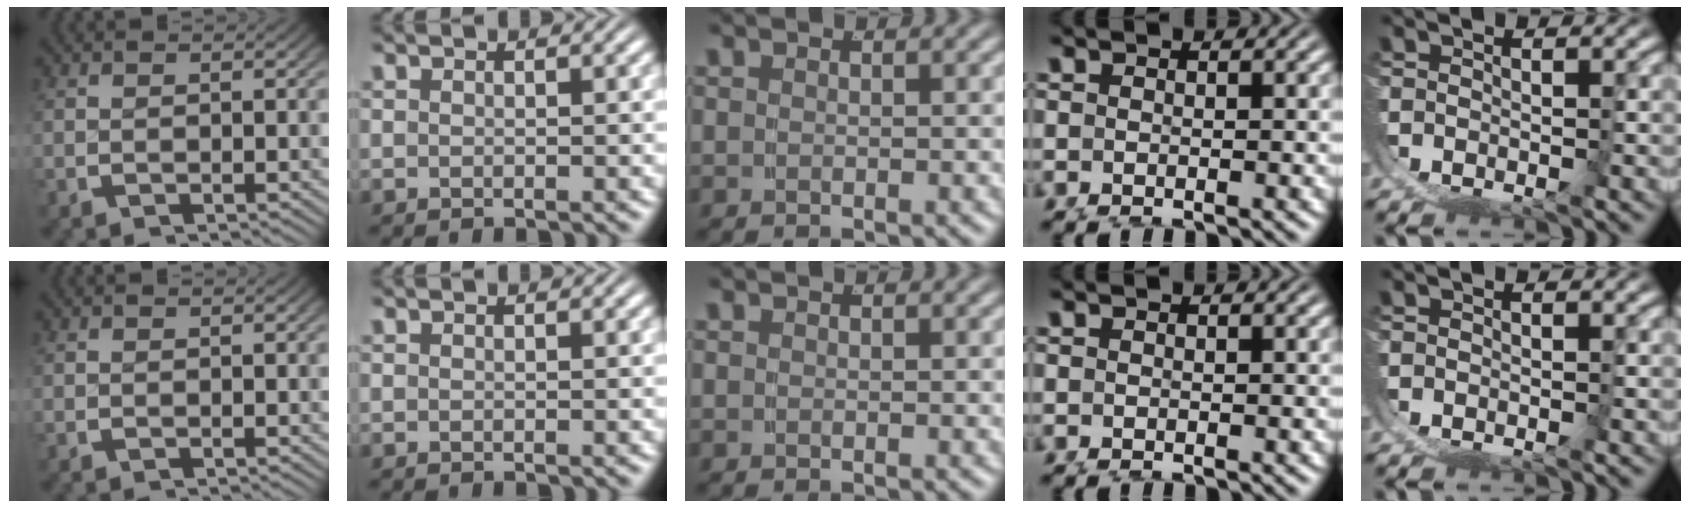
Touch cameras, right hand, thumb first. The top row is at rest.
{}